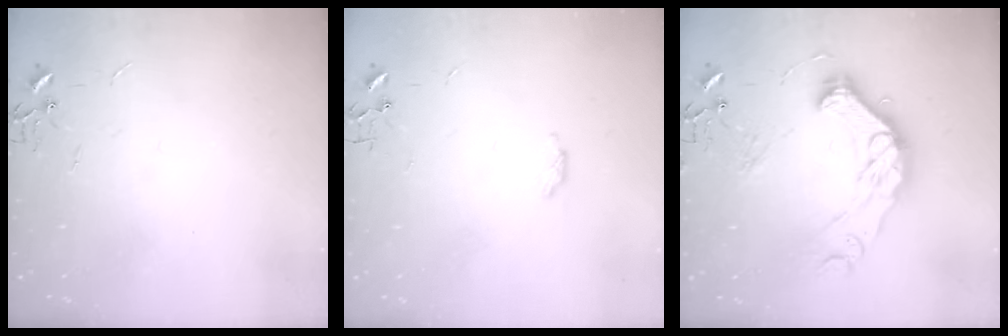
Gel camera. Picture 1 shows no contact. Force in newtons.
{"total": 2.8, "press": 2.8, "slide": 0.5}
{"total": 17.4, "press": 17.3, "slide": 1.8}